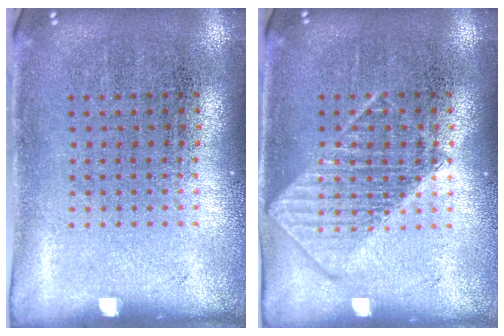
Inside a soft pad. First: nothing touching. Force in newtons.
{"total": 2.4, "press": 2.3, "slide": 0.4}